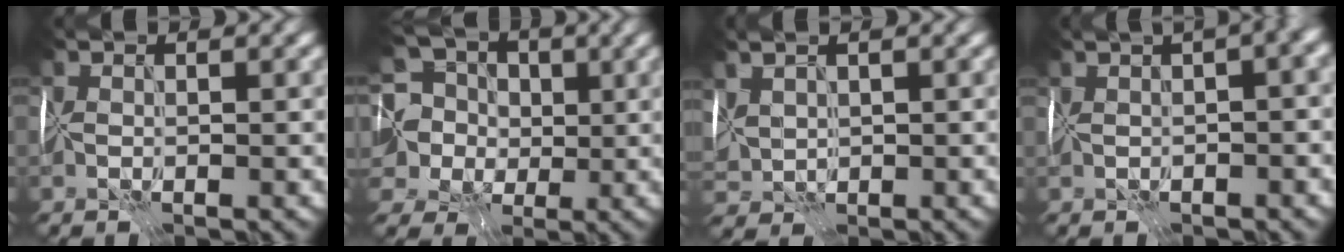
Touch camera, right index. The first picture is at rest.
{"total": 8.6, "force": [0.4, 7.9, 3.5], "torque": [-0.084, 0.021, -0.023]}
{"total": 2.9, "force": [1.2, 2.0, 1.8], "torque": [-0.052, 0.005, 0.034]}
{"total": 13.7, "force": [4.5, 6.0, 11.5], "torque": [-0.121, 0.070, 0.044]}